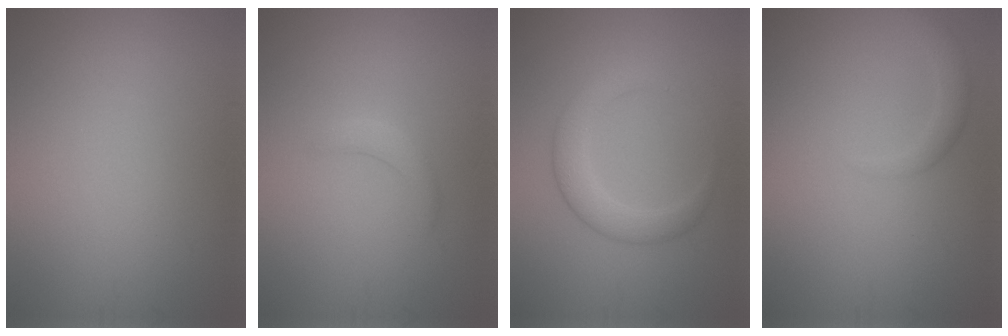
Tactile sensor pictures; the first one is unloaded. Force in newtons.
{"total": 1.4, "press": 1.4, "slide": 0.1}
{"total": 3.2, "press": 3.2, "slide": 0.3}
{"total": 1.8, "press": 1.8, "slide": 0.2}